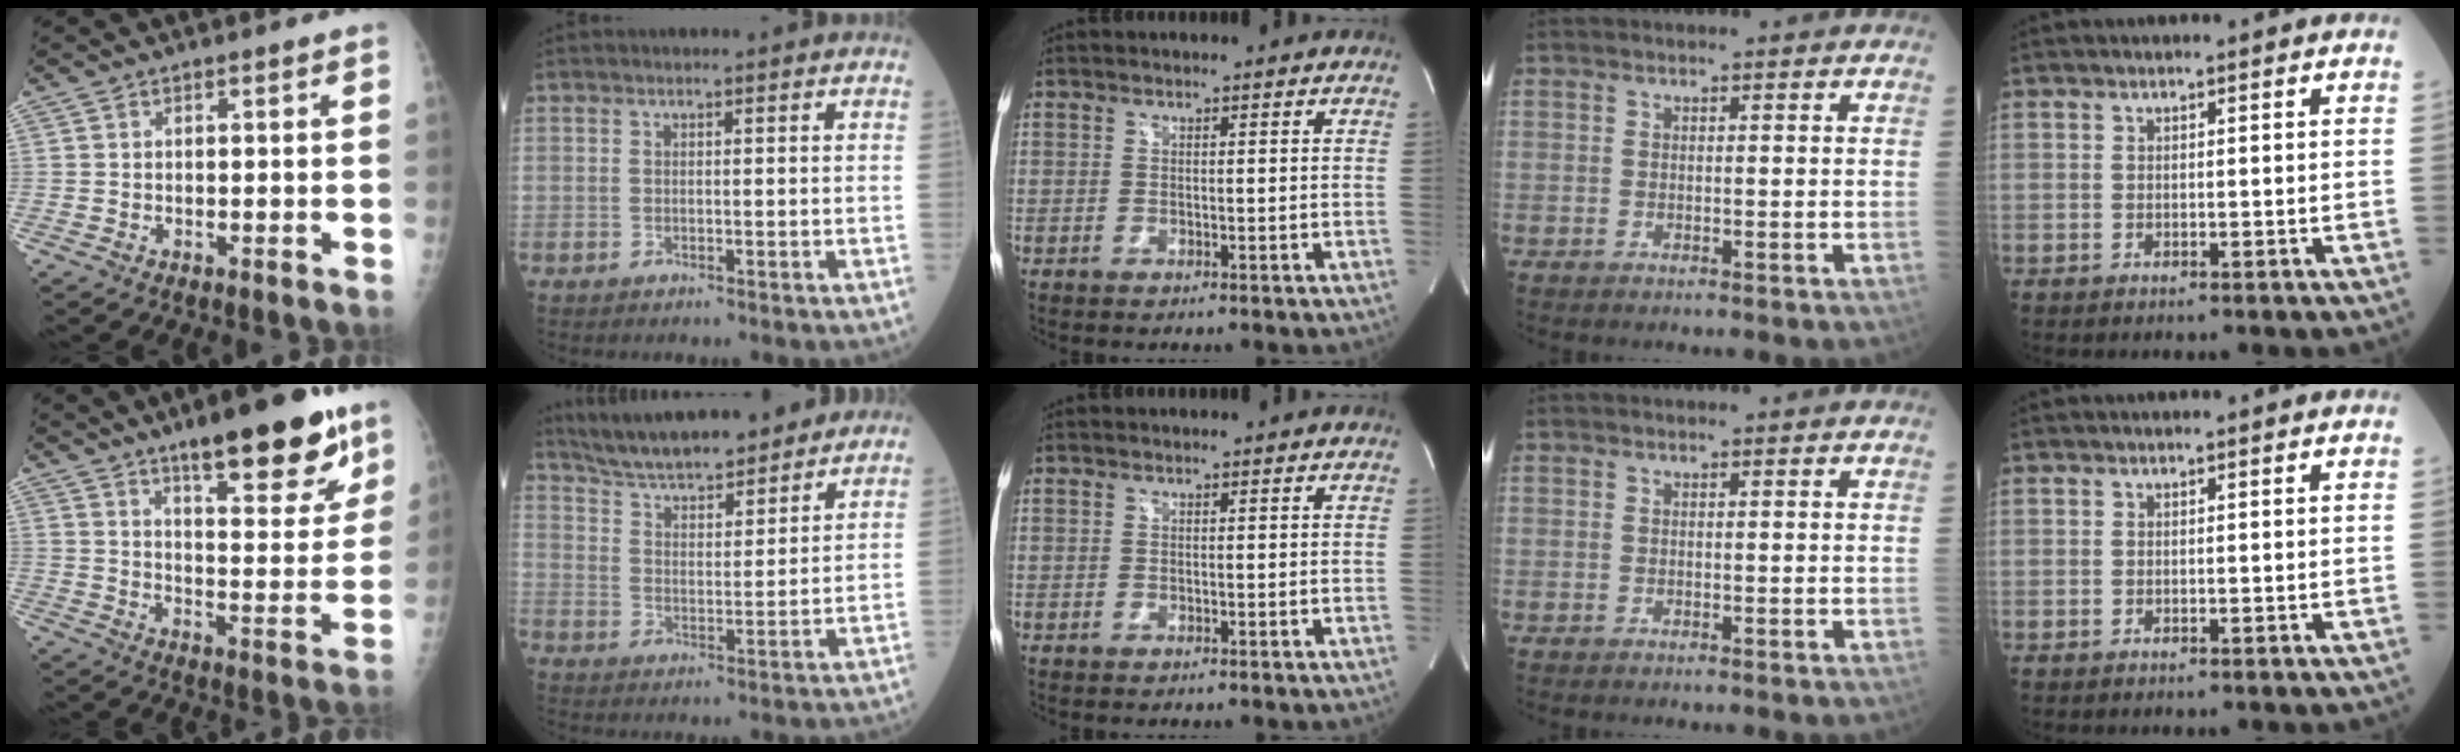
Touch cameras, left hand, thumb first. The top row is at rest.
{"thumb": {"total": 18.8, "force": [12.1, 5.5, 13.3], "torque": [-0.147, -0.062, 0.178]}, "index": {"total": 15.8, "force": [14.1, 3.2, 6.3], "torque": [-0.101, 0.018, 0.227]}}